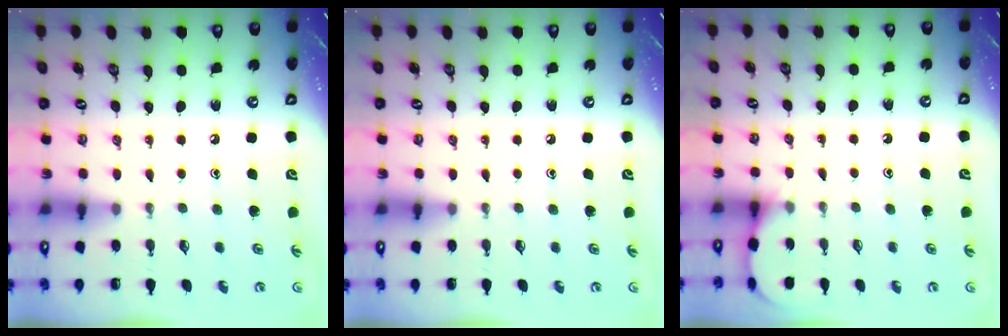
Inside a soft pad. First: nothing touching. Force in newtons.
{"total": 0.0}
{"total": 4.8, "press": 4.7, "slide": 0.4}